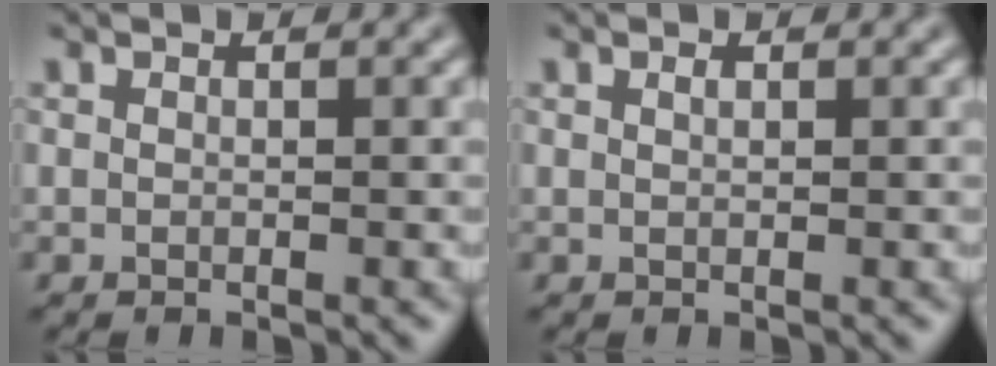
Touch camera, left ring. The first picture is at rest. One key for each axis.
{"total": 0.5, "fx": 0.3, "fy": 0.2, "fz": 0.4, "tx": -0.008, "ty": 0.002, "tz": 0.006}